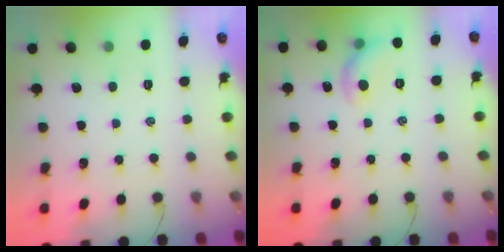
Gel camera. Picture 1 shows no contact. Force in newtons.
{"total": 7.6, "press": 7.5, "slide": 0.7}